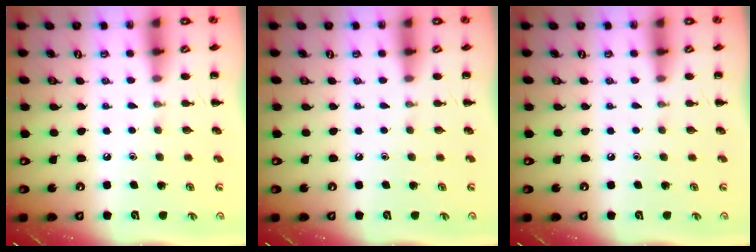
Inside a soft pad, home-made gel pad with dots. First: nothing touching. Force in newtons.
{"total": 0.0}
{"total": 0.0}